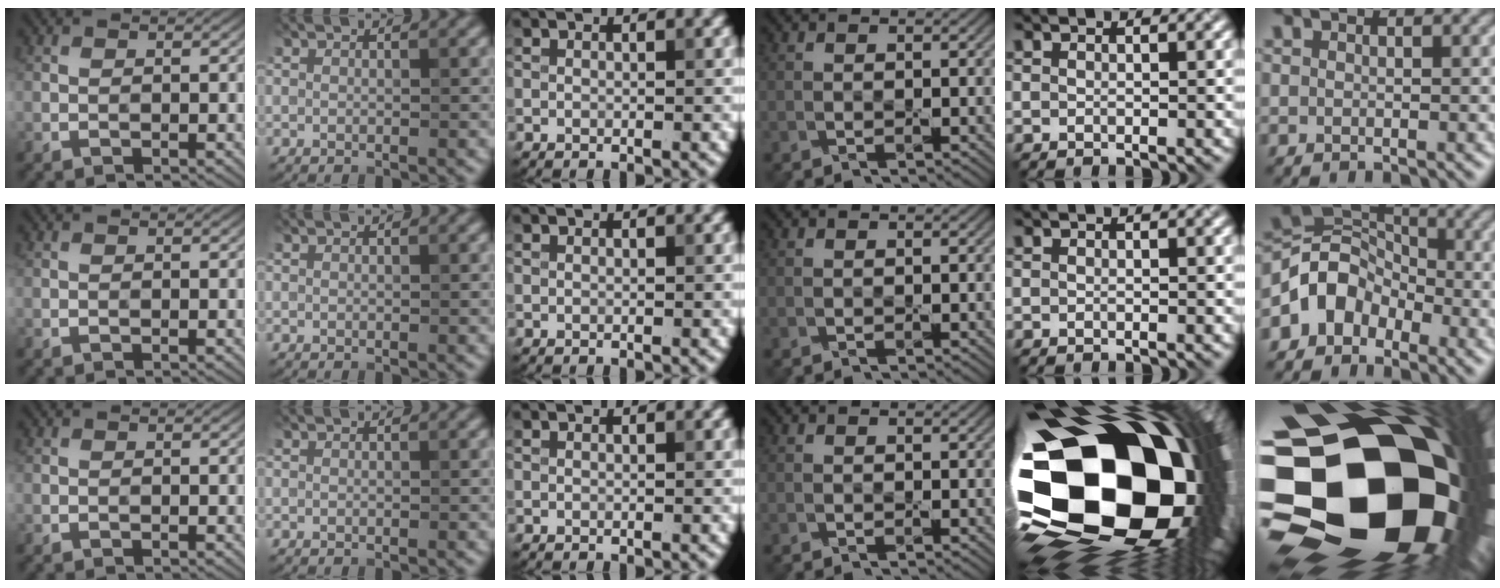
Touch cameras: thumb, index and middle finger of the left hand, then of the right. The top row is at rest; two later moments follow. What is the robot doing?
{"motion": "press", "object": "stapler"}